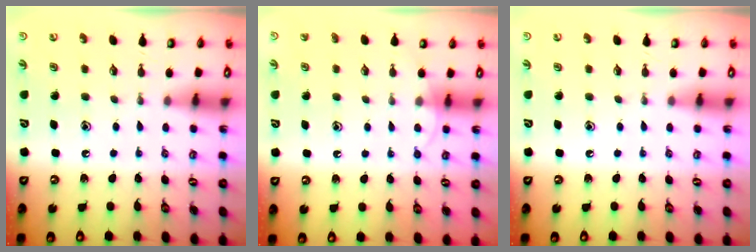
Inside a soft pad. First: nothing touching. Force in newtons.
{"total": 4.9, "press": 4.9, "slide": 0.4}
{"total": 0.0}